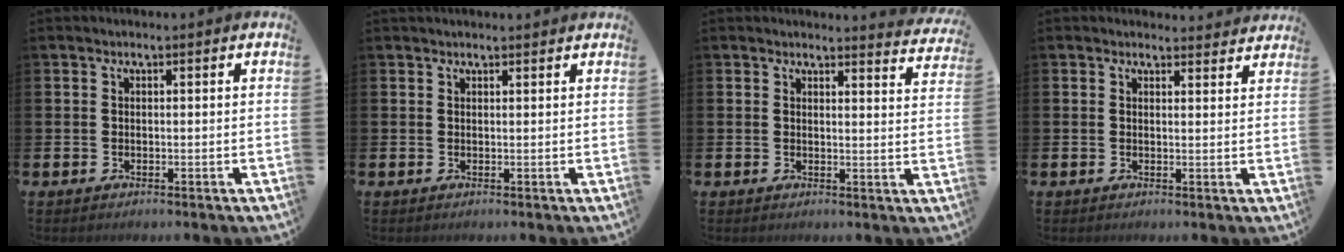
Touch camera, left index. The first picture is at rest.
{"total": 0.8, "force": [0.8, 0.1, 0.2], "torque": [0.003, -0.002, 0.014]}
{"total": 2.9, "force": [2.9, -0.1, 0.0], "torque": [0.010, -0.024, 0.049]}
{"total": 2.2, "force": [2.1, 0.3, -0.1], "torque": [0.007, -0.014, 0.036]}